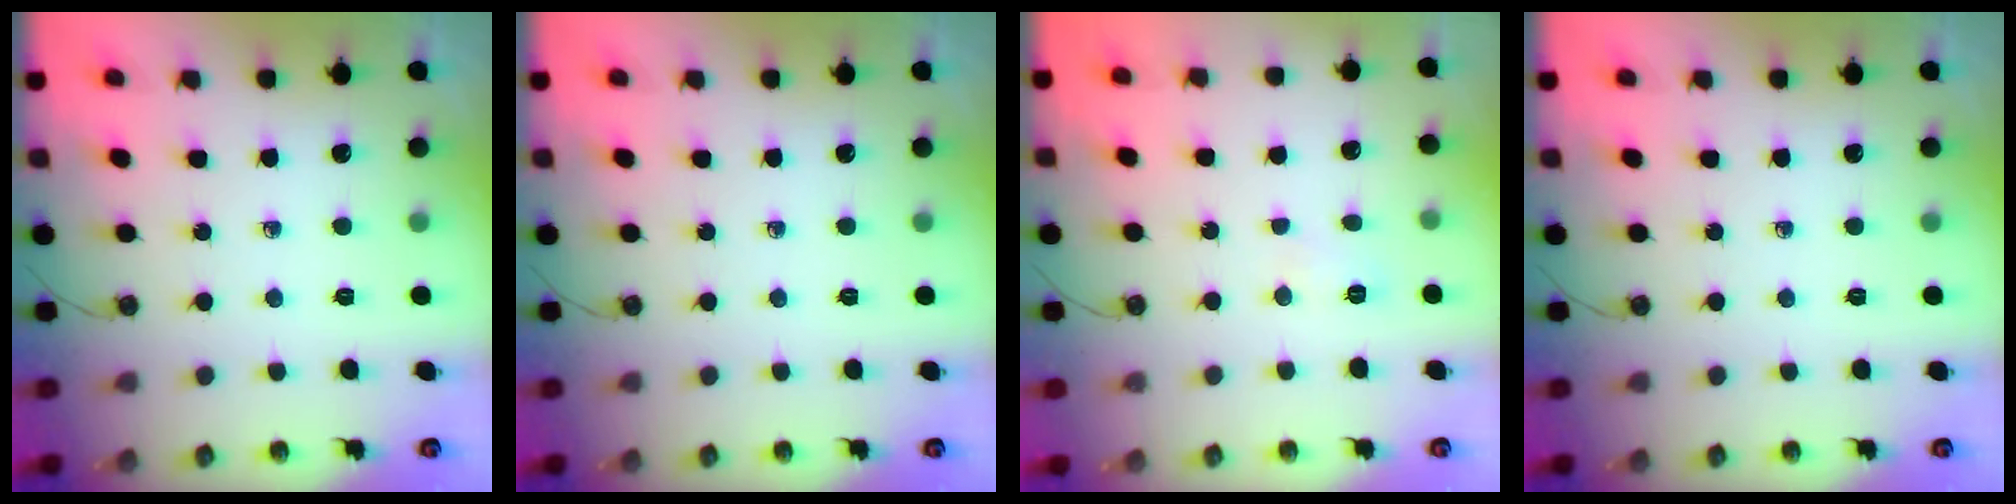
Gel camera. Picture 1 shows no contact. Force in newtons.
{"total": 0.0}
{"total": 18.9, "press": 5.9, "slide": 17.9}
{"total": 0.0}